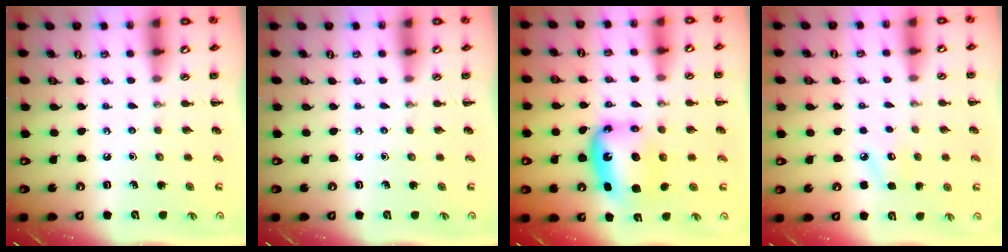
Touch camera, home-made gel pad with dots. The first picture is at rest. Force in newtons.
{"total": 0.0}
{"total": 8.5, "press": 8.2, "slide": 2.3}
{"total": 6.9, "press": 6.6, "slide": 1.8}